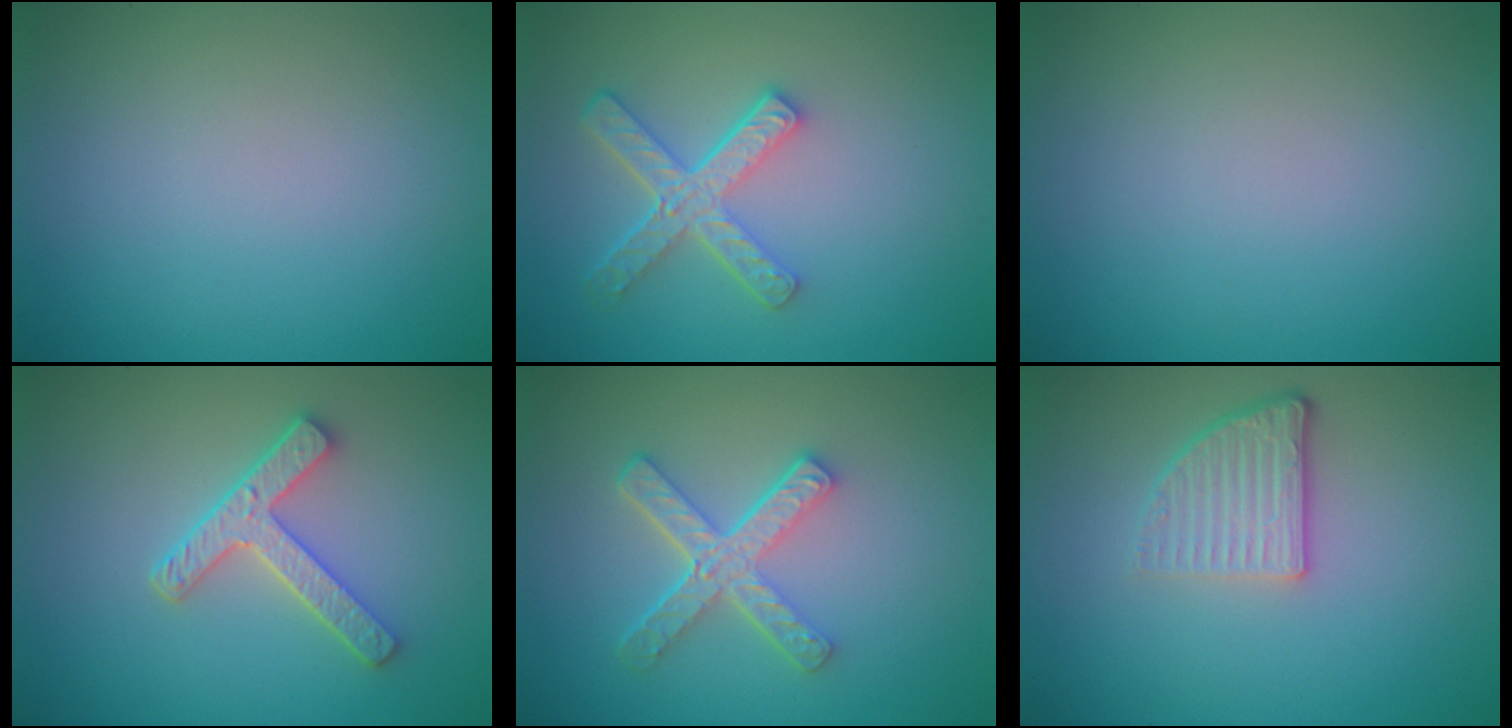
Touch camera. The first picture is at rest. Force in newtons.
{"total": 4.5, "press": 3.4, "slide": 3.0}
{"total": 0.0}
{"total": 3.4, "press": 3.0, "slide": 1.6}
{"total": 4.6, "press": 3.3, "slide": 3.2}
{"total": 3.8, "press": 2.6, "slide": 2.8}